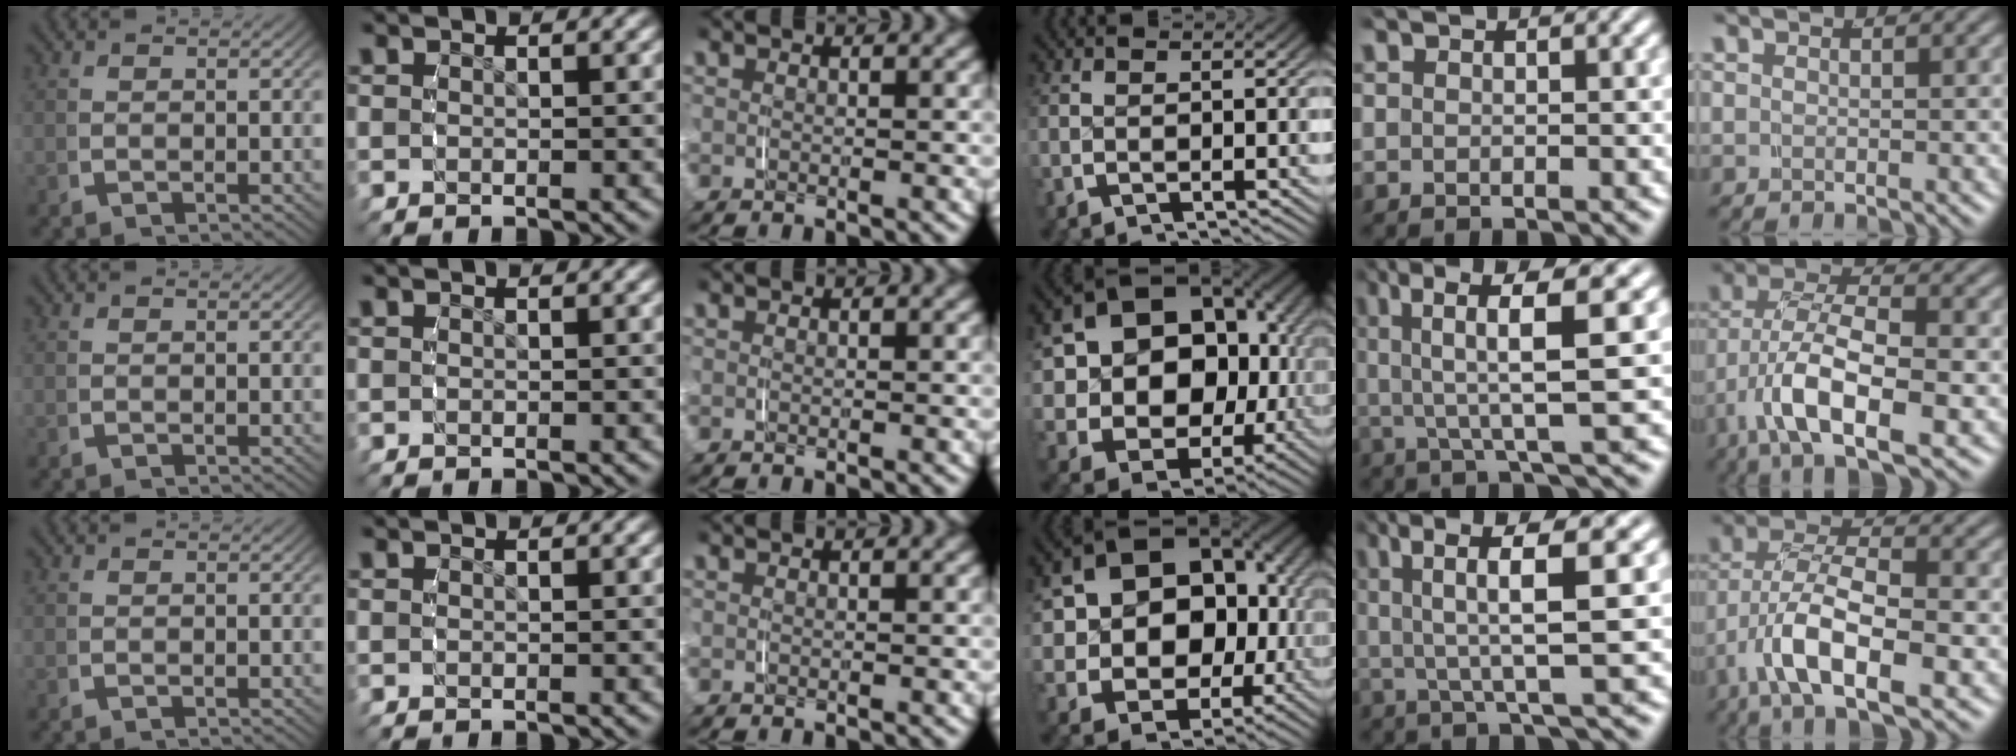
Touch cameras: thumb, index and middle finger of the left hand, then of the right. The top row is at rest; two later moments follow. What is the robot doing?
{"motion": "grasp_and_lifting", "object": "shirt"}